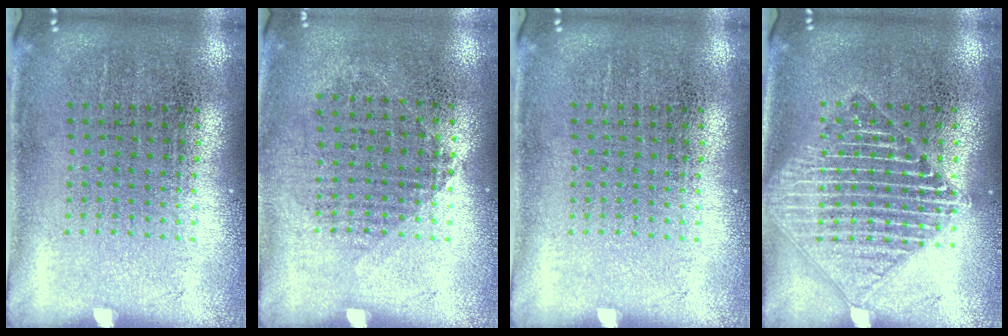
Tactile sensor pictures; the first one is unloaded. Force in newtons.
{"total": 0.8, "press": 0.7, "slide": 0.4}
{"total": 0.0}
{"total": 2.1, "press": 2.1, "slide": 0.3}